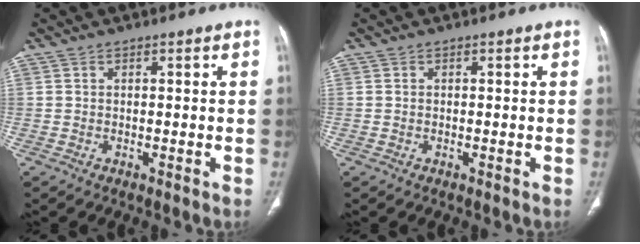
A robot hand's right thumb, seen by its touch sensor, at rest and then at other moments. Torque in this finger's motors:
{"motor_torque": [-0.37, 0.20, -0.20, 0.07, -0.01]}